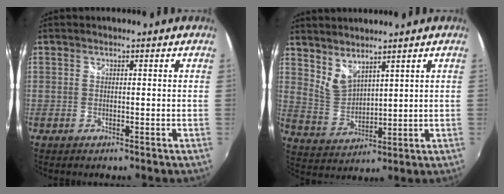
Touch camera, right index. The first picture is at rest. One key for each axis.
{"total": 6.4, "fx": 5.1, "fy": 2.3, "fz": 3.0, "tx": -0.055, "ty": -0.004, "tz": 0.109}